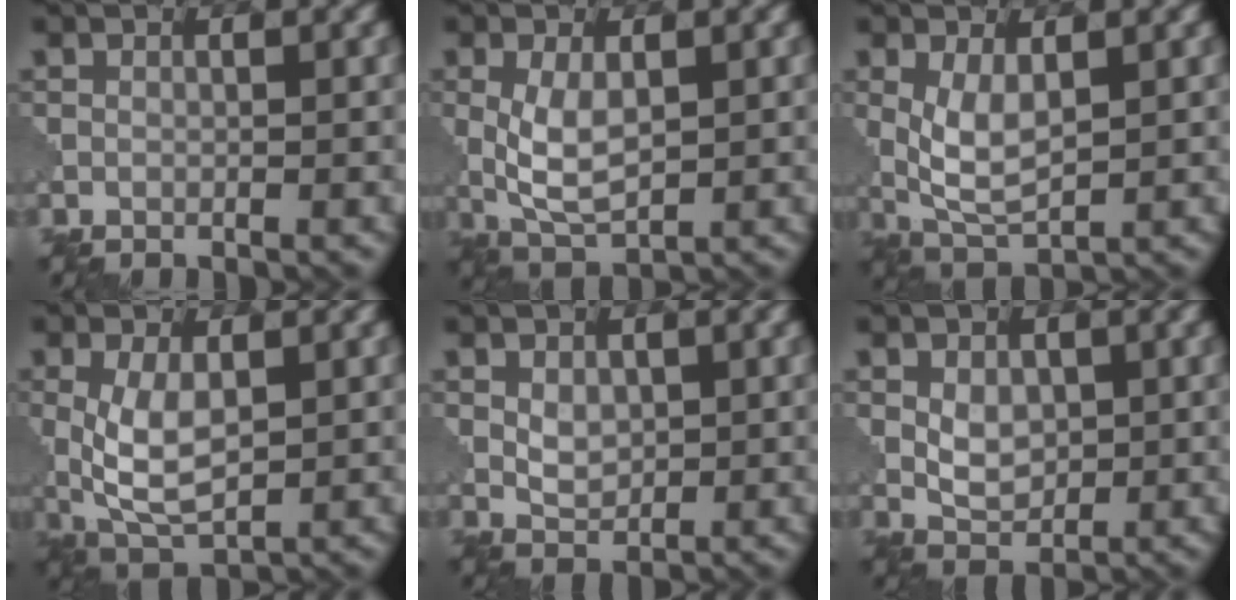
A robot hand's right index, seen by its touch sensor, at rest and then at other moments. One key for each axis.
{"total": 4.4, "fx": 0.3, "fy": 2.2, "fz": 3.8, "tx": -0.085, "ty": 0.000, "tz": 0.009}
{"total": 4.1, "fx": 0.6, "fy": 1.8, "fz": 3.6, "tx": -0.082, "ty": -0.003, "tz": 0.016}
{"total": 5.1, "fx": 0.2, "fy": 2.5, "fz": 4.4, "tx": -0.101, "ty": -0.003, "tz": 0.008}
{"total": 2.2, "fx": 0.3, "fy": 1.6, "fz": 1.5, "tx": -0.028, "ty": -0.001, "tz": 0.007}
{"total": 2.9, "fx": 0.2, "fy": 2.0, "fz": 2.1, "tx": -0.038, "ty": -0.002, "tz": 0.004}